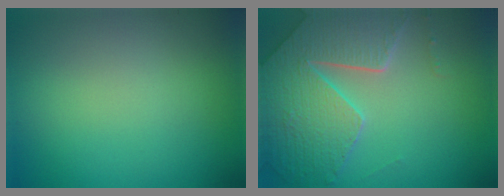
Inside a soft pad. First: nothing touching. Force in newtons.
{"total": 7.2, "press": 5.5, "slide": 4.7}